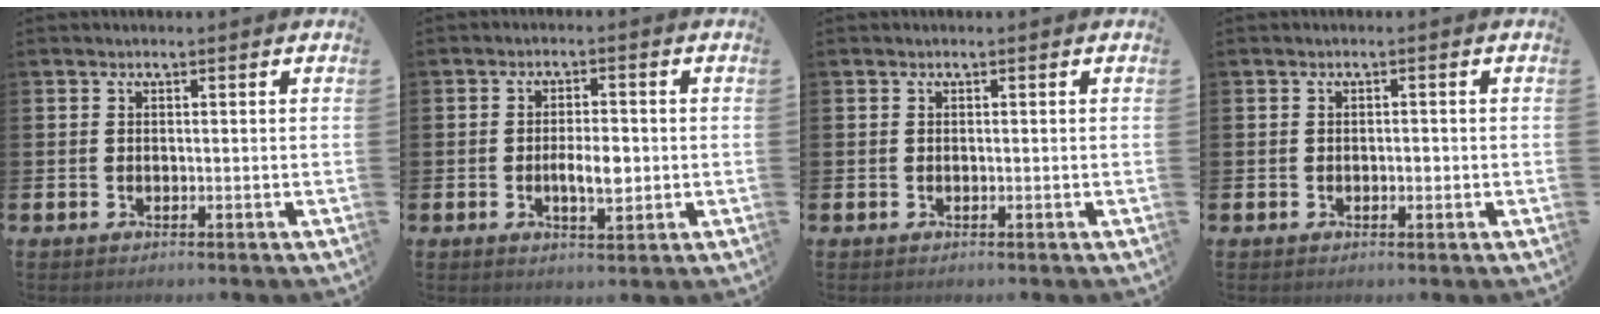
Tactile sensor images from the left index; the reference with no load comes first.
{"total": 3.8, "force": [-0.6, 1.6, 3.4], "torque": [-0.046, -0.006, -0.014]}
{"total": 0.0}
{"total": 0.8, "force": [-0.3, 0.4, 0.6], "torque": [-0.010, 0.002, -0.008]}